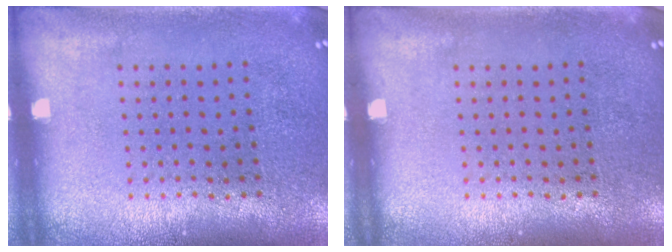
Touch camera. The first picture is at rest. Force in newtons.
{"total": 0.0}